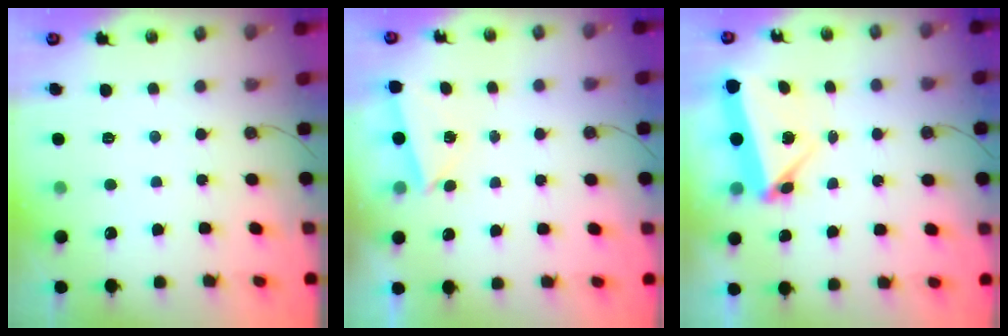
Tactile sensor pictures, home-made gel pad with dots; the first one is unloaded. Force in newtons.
{"total": 2.2, "press": 1.2, "slide": 1.8}
{"total": 6.0, "press": 5.6, "slide": 2.3}